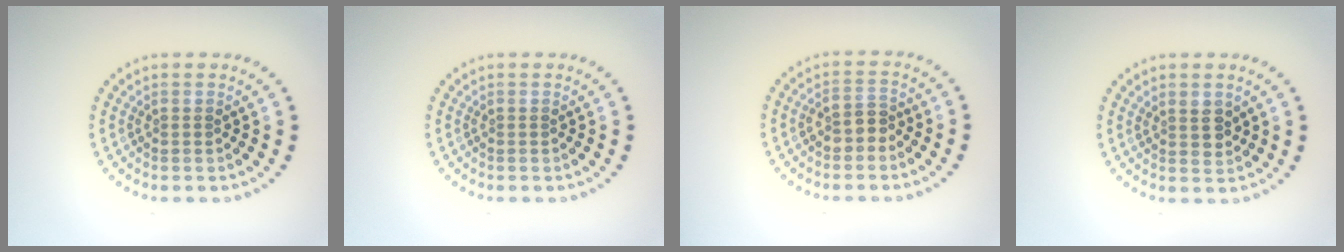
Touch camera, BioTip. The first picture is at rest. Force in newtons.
{"total": 0.0}
{"total": 2.0, "press": 1.9, "slide": 0.7}
{"total": 1.8, "press": 1.6, "slide": 0.9}